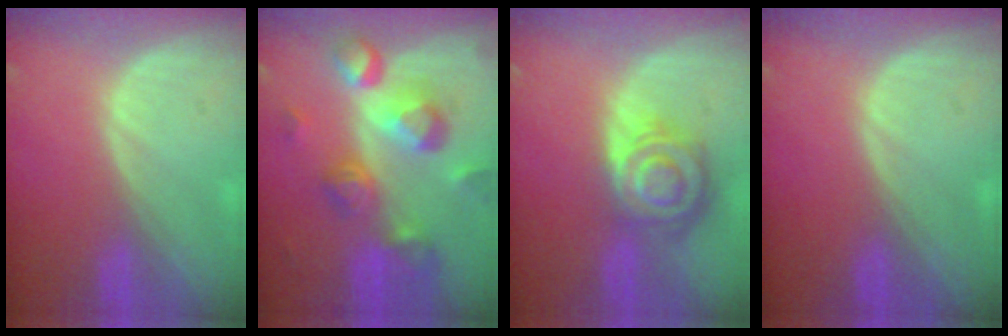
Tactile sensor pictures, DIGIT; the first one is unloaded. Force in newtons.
{"total": 10.5, "press": 9.4, "slide": 4.7}
{"total": 8.5, "press": 7.4, "slide": 4.2}
{"total": 0.0}